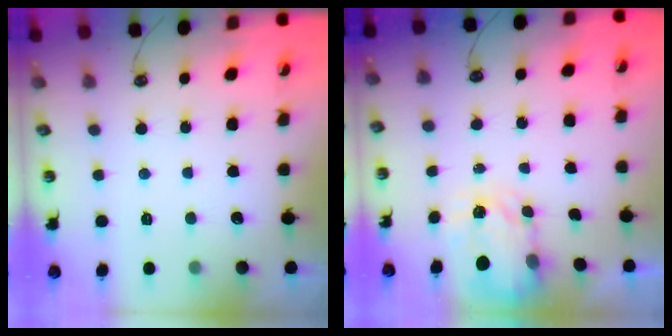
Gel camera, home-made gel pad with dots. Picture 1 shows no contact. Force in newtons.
{"total": 3.5, "press": 3.5, "slide": 0.4}